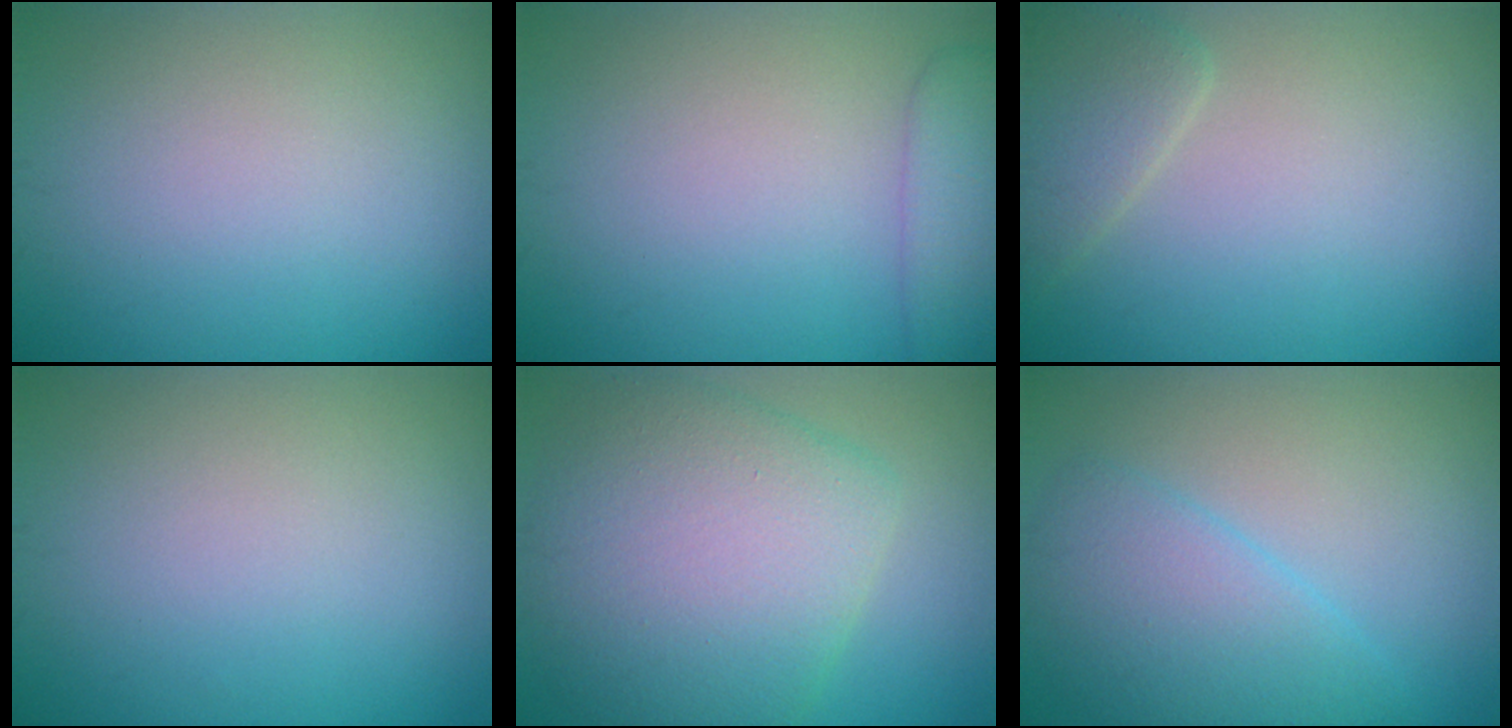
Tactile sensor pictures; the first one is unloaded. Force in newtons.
{"total": 3.5, "press": 3.5, "slide": 0.3}
{"total": 2.4, "press": 2.4, "slide": 0.2}
{"total": 0.0}
{"total": 8.8, "press": 8.8, "slide": 0.3}
{"total": 4.3, "press": 4.3, "slide": 0.2}